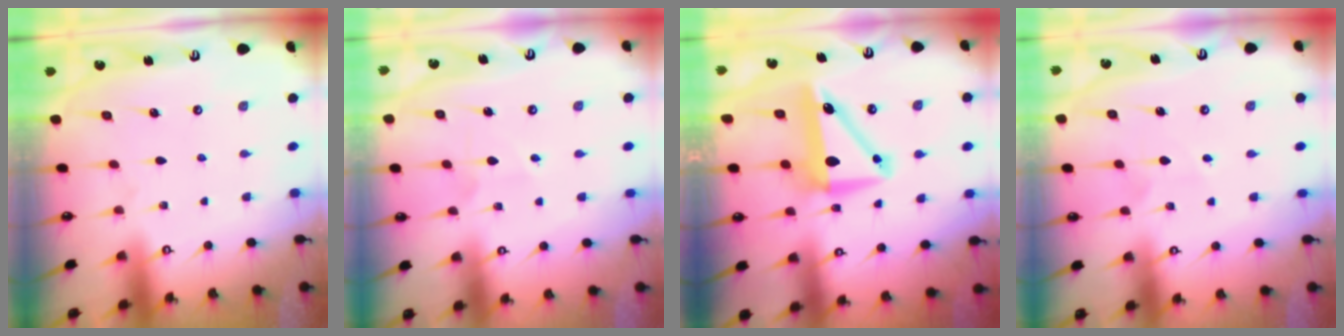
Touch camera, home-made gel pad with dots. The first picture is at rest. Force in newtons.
{"total": 4.5, "press": 4.5, "slide": 0.5}
{"total": 10.1, "press": 9.9, "slide": 2.0}
{"total": 4.2, "press": 4.1, "slide": 0.7}